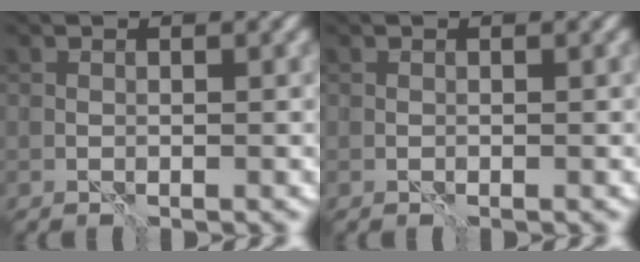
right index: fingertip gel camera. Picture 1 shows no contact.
{"total": 0.0}